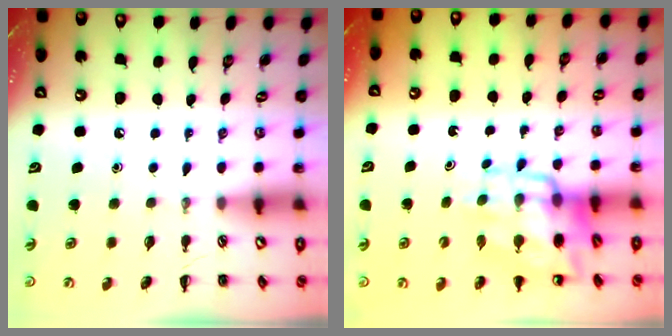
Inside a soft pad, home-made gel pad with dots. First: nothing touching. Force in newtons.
{"total": 13.5, "press": 13.1, "slide": 3.4}